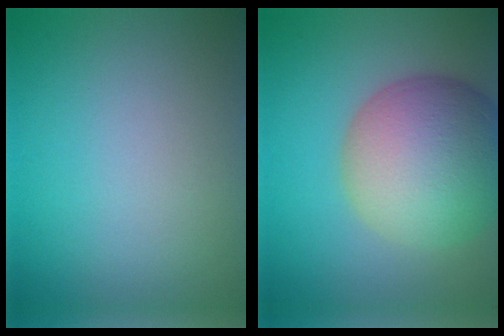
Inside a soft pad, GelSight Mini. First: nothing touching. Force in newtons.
{"total": 11.0, "press": 11.0, "slide": 0.7}